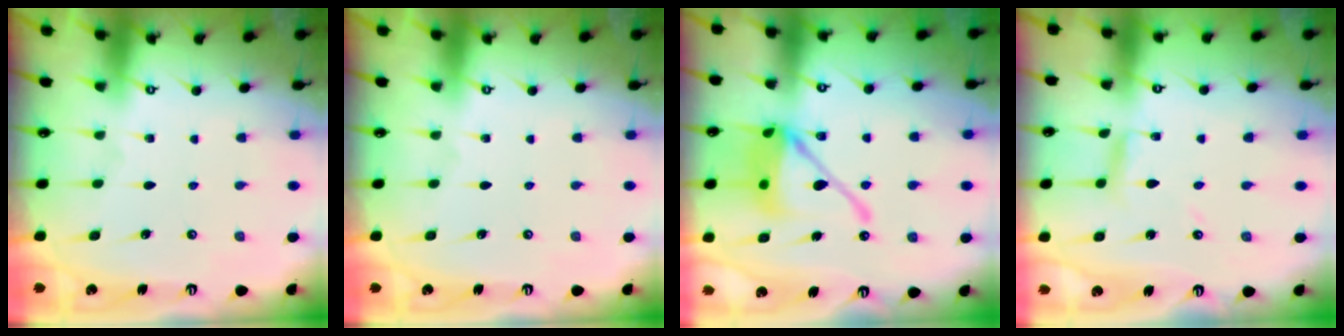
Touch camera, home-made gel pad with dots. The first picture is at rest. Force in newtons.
{"total": 0.0}
{"total": 15.9, "press": 15.7, "slide": 2.3}
{"total": 3.3, "press": 3.2, "slide": 0.3}